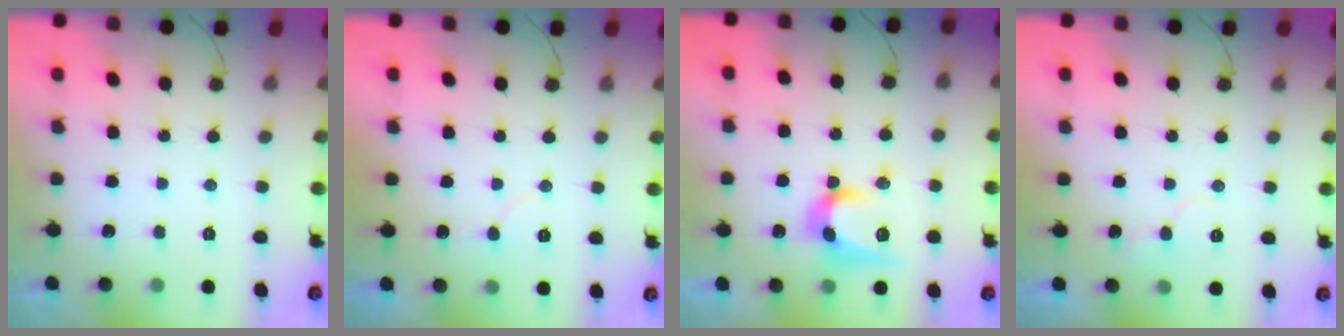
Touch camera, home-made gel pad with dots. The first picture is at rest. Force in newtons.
{"total": 5.4, "press": 5.4, "slide": 0.4}
{"total": 12.6, "press": 12.6, "slide": 0.4}
{"total": 5.7, "press": 5.7, "slide": 0.4}